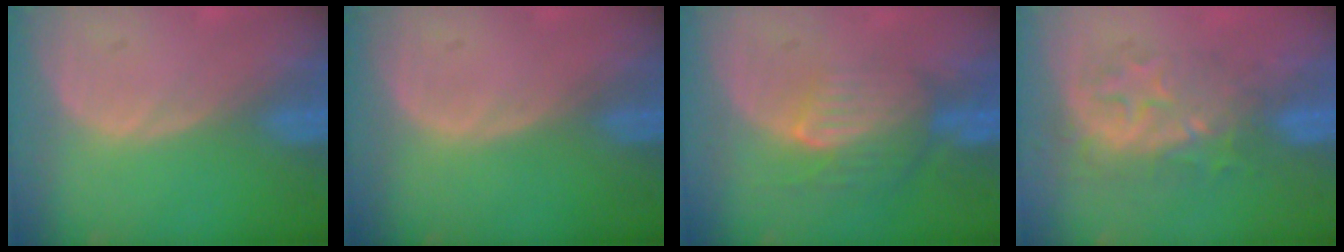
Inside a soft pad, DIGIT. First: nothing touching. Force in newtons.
{"total": 0.0}
{"total": 8.1, "press": 7.3, "slide": 3.6}
{"total": 9.0, "press": 8.0, "slide": 4.2}